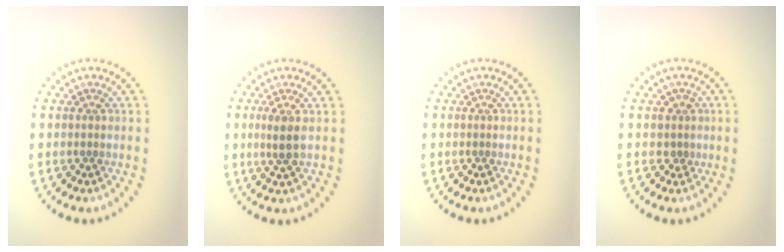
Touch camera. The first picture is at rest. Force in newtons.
{"total": 1.9, "press": 1.5, "slide": 1.2}
{"total": 0.0}
{"total": 1.3, "press": 1.1, "slide": 0.7}